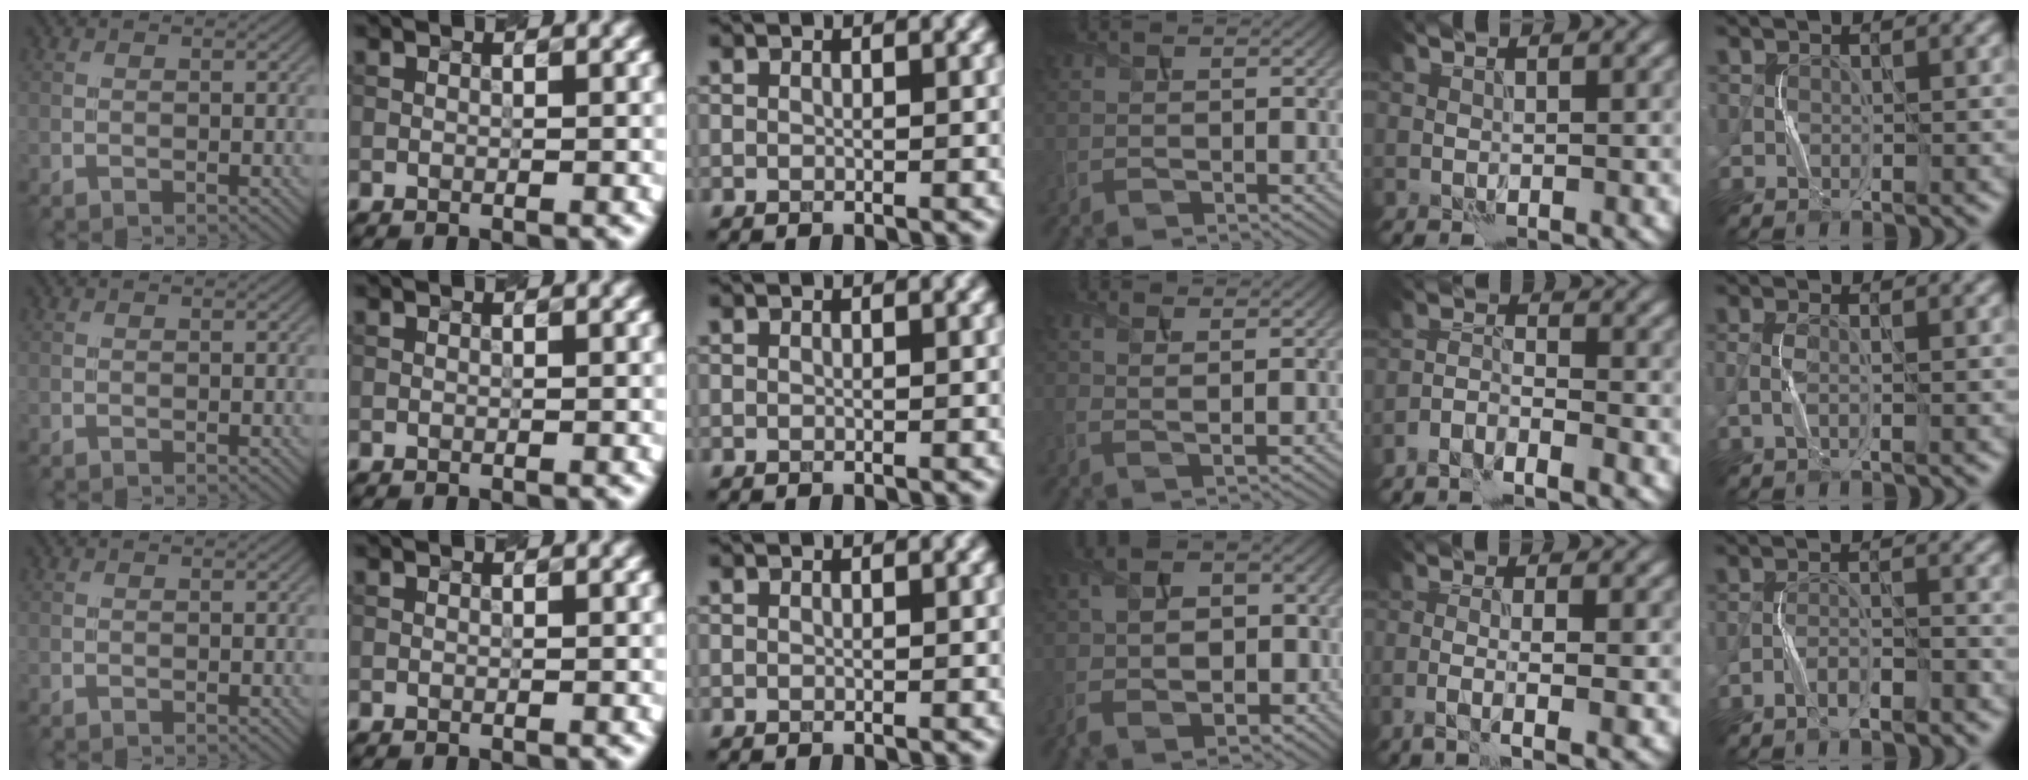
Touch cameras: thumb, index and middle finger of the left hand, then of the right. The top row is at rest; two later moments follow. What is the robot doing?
{"motion": "squeeze", "object": "sponge"}